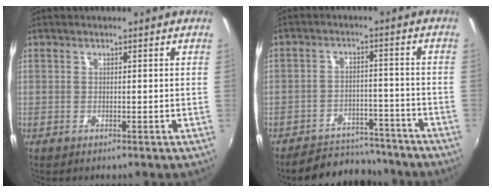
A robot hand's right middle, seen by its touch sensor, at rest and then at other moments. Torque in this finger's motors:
{"motor_torque": [1.06, -0.96, 0.01, 0.01]}